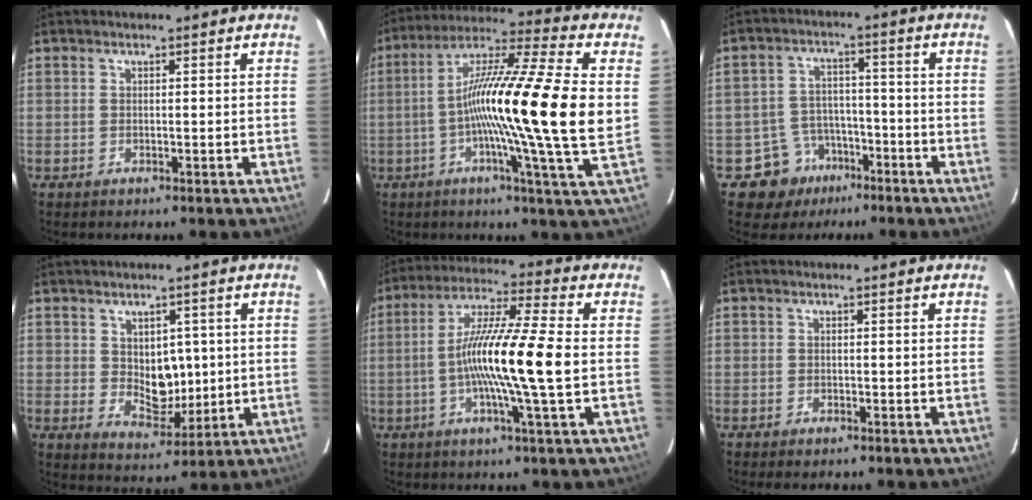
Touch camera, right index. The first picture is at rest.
{"total": 21.5, "force": [-0.3, -0.8, 21.5], "torque": [-0.346, 0.002, -0.026]}
{"total": 7.4, "force": [-4.0, 6.2, 0.4], "torque": [0.002, 0.017, -0.057]}
{"total": 6.5, "force": [0.8, 4.1, 5.0], "torque": [-0.076, -0.002, 0.028]}
{"total": 14.3, "force": [-1.6, -0.6, 14.2], "torque": [-0.257, -0.003, -0.041]}
{"total": 0.8, "force": [-0.7, 0.2, 0.4], "torque": [-0.010, -0.002, -0.007]}